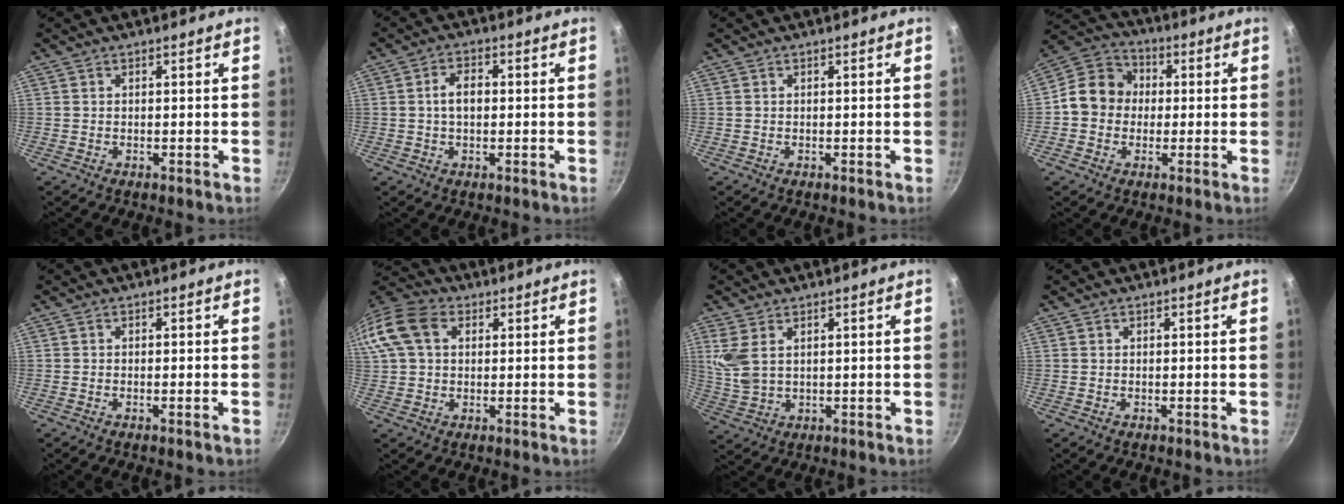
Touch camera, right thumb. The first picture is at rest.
{"total": 4.7, "force": [0.2, 2.9, 3.7], "torque": [-0.056, 0.014, -0.001]}
{"total": 0.0}
{"total": 10.2, "force": [-0.2, 9.0, 4.7], "torque": [-0.047, 0.026, -0.026]}
{"total": 0.7, "force": [-0.4, -0.1, 0.6], "torque": [-0.021, 0.005, -0.008]}
{"total": 14.3, "force": [3.9, 10.4, 9.0], "torque": [-0.200, 0.029, 0.060]}
{"total": 6.4, "force": [2.3, 3.8, 4.6], "torque": [-0.095, -0.010, 0.057]}
{"total": 0.0}